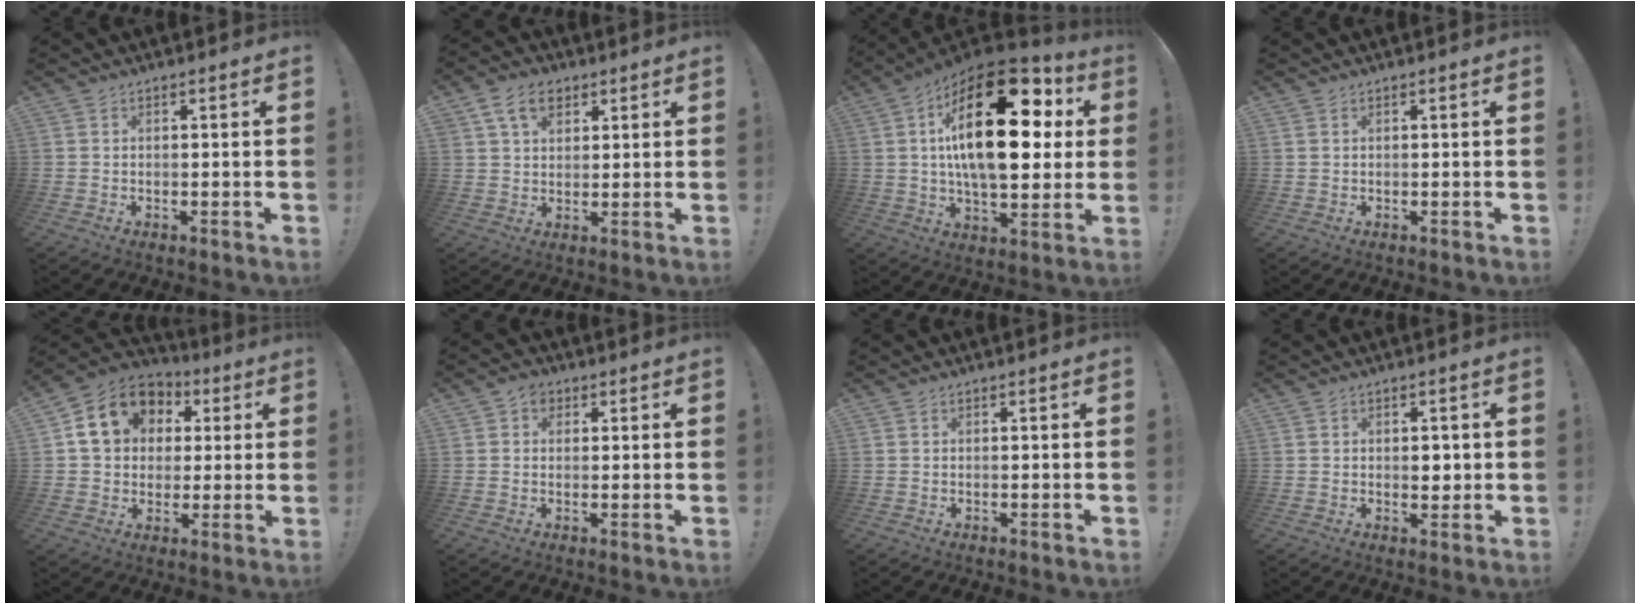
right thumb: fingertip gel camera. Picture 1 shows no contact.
{"total": 8.8, "force": [4.5, 6.1, 4.4], "torque": [-0.065, -0.009, 0.086]}
{"total": 29.5, "force": [6.4, 14.1, 25.1], "torque": [-0.419, -0.024, 0.105]}
{"total": 0.0}
{"total": 16.0, "force": [4.9, 13.0, 7.9], "torque": [-0.115, -0.003, 0.103]}
{"total": 3.5, "force": [1.1, 2.9, 1.6], "torque": [-0.018, -0.003, 0.020]}
{"total": 0.0}
{"total": 2.5, "force": [0.1, 2.0, 1.5], "torque": [-0.009, -0.003, -0.004]}